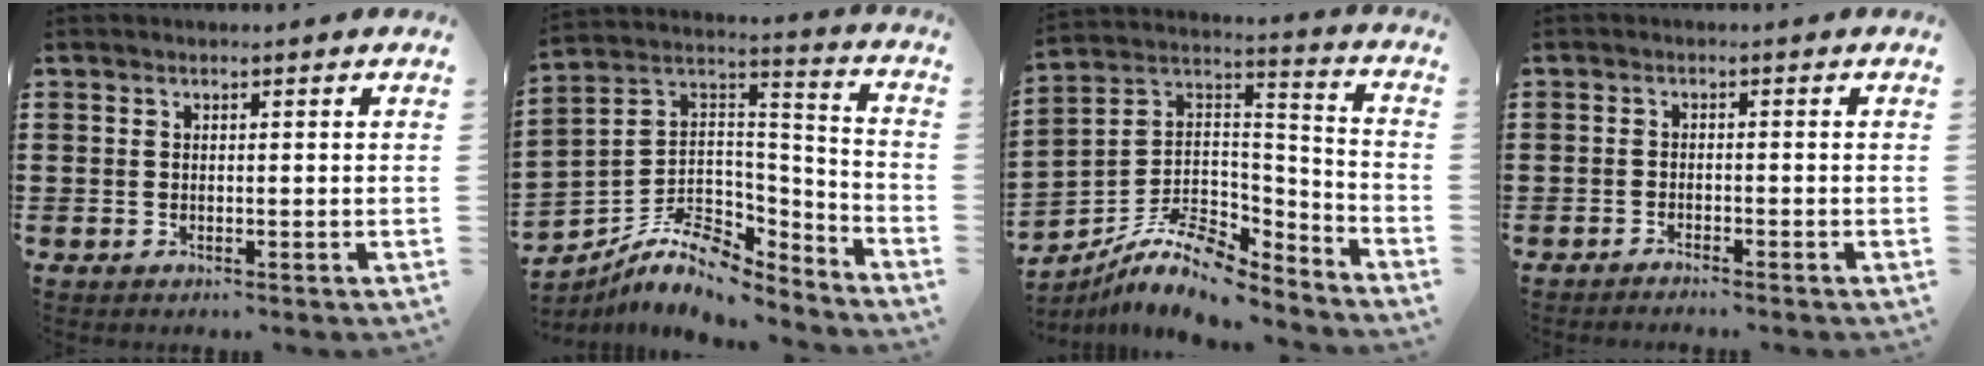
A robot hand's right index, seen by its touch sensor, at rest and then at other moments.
{"total": 9.6, "force": [-7.3, 4.5, 4.3], "torque": [-0.090, 0.010, -0.137]}
{"total": 10.8, "force": [-8.3, 4.0, 5.7], "torque": [-0.122, 0.012, -0.162]}
{"total": 1.4, "force": [-1.4, -0.2, 0.1], "torque": [-0.004, 0.001, -0.029]}